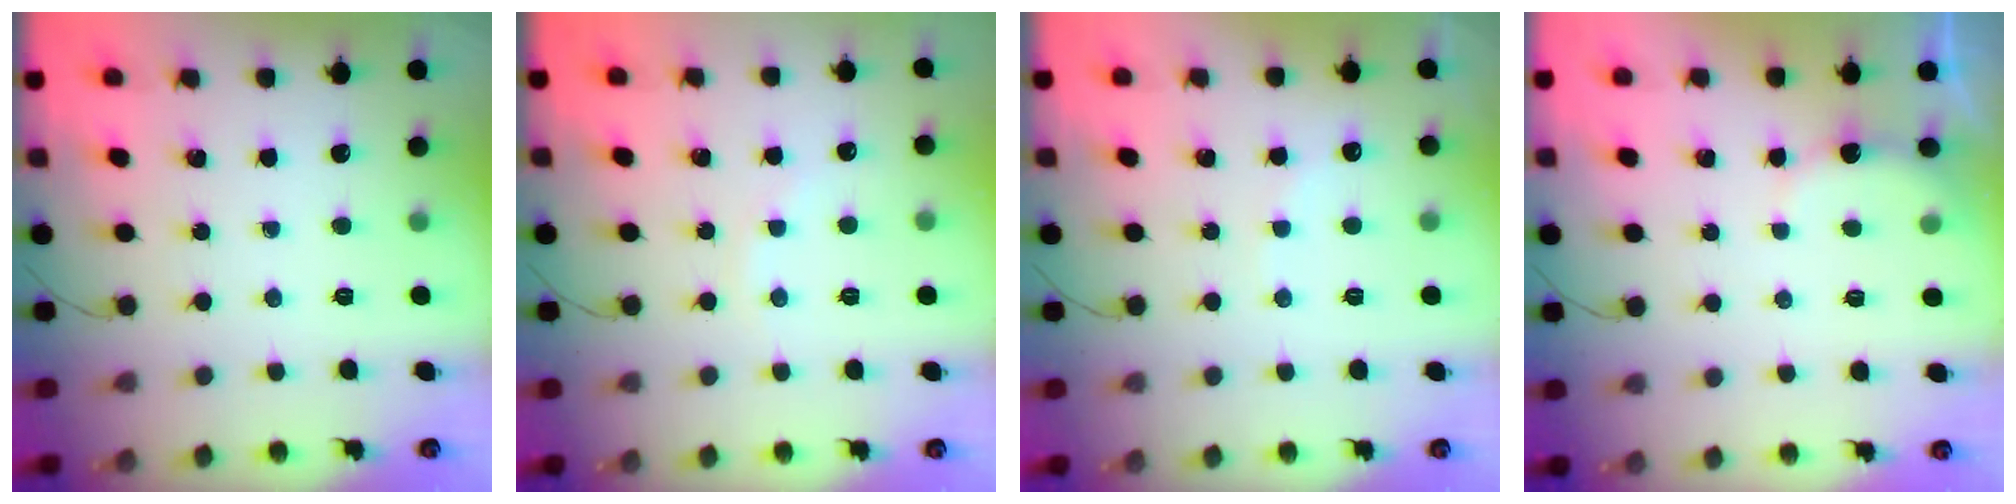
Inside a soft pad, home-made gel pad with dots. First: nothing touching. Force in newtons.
{"total": 3.4, "press": 3.2, "slide": 1.0}
{"total": 5.8, "press": 5.7, "slide": 1.0}
{"total": 5.2, "press": 5.1, "slide": 0.8}